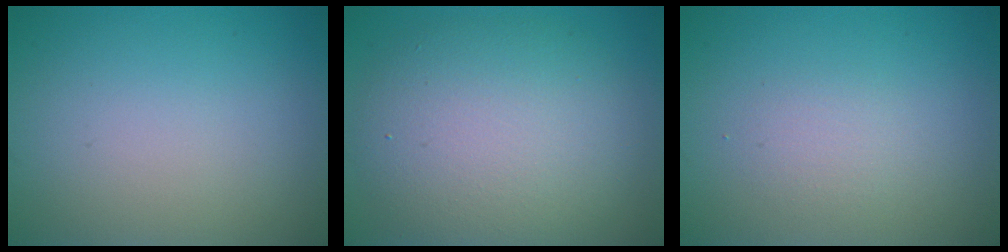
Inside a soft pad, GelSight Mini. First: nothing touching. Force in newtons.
{"total": 8.6, "press": 8.6, "slide": 0.2}
{"total": 1.3, "press": 1.3, "slide": 0.1}